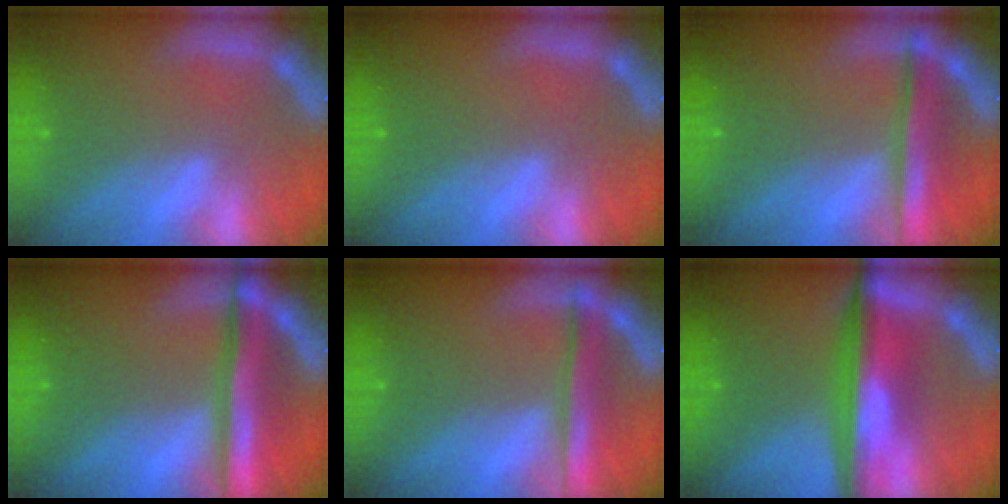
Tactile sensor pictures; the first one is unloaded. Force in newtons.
{"total": 0.0}
{"total": 4.4}
{"total": 6.5}
{"total": 4.0}
{"total": 8.1}